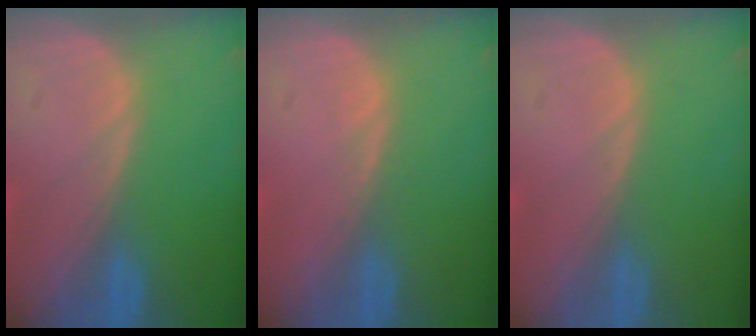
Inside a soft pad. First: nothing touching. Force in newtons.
{"total": 0.5, "press": 0.5, "slide": 0.1}
{"total": 0.0}